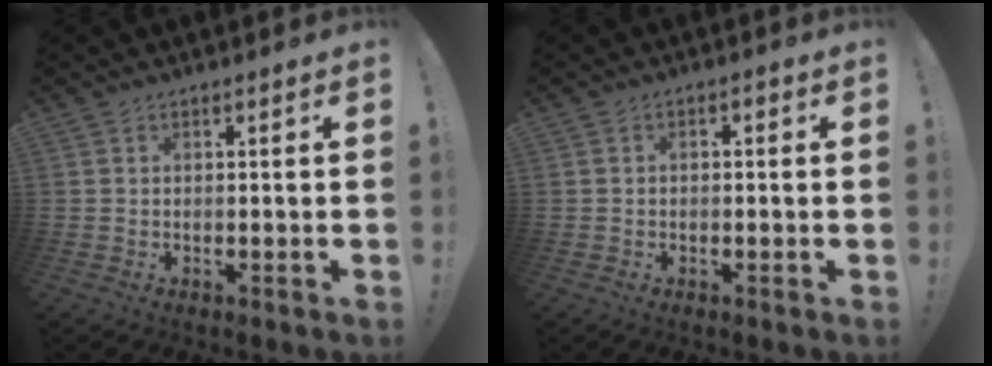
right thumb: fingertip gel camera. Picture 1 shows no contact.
{"total": 1.6, "force": [-1.2, 0.8, 0.7], "torque": [-0.012, 0.009, -0.022]}